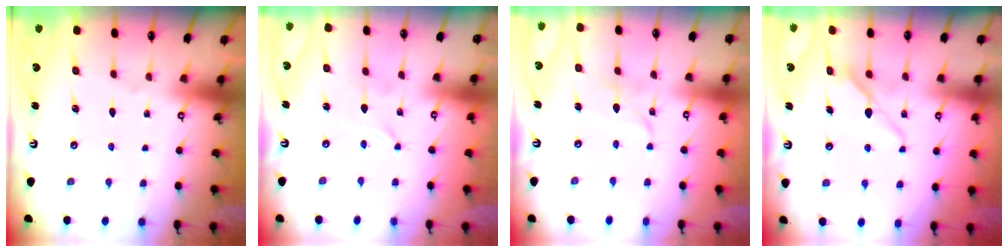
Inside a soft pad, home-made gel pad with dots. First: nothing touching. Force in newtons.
{"total": 0.0}
{"total": 3.6, "press": 3.6, "slide": 0.4}
{"total": 7.8, "press": 7.8, "slide": 0.2}